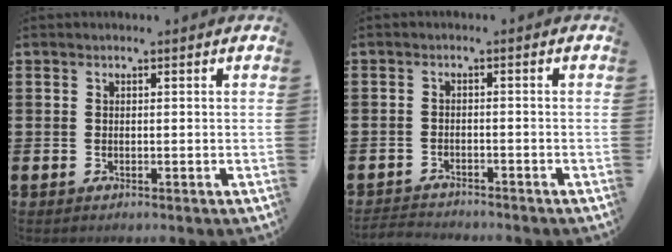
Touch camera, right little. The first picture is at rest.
{"total": 1.8, "force": [-1.8, 0.0, -0.1], "torque": [-0.003, 0.002, -0.040]}